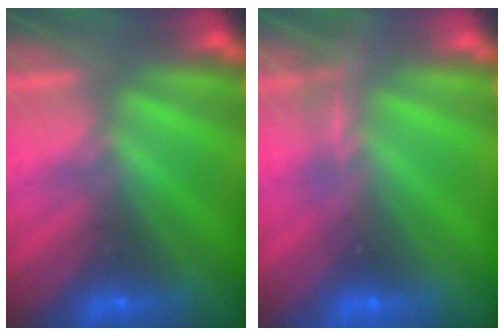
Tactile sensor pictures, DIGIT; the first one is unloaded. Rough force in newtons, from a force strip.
{"total": 1.8}